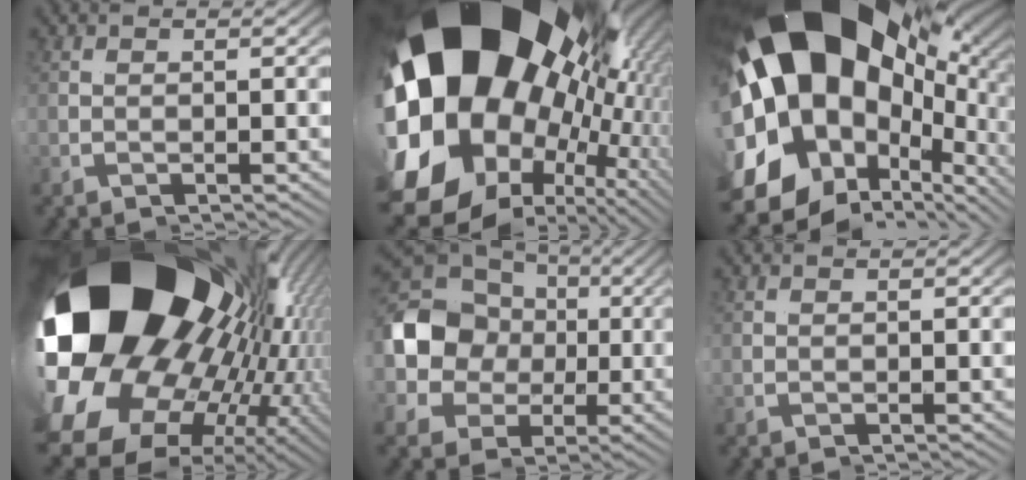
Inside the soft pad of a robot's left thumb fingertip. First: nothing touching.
{"total": 32.2, "force": [2.2, 19.7, 25.3], "torque": [-0.414, -0.010, 0.032]}
{"total": 22.8, "force": [2.3, 13.1, 18.5], "torque": [-0.321, 0.007, 0.029]}
{"total": 34.7, "force": [0.5, 20.1, 28.3], "torque": [-0.457, -0.029, 0.013]}
{"total": 11.7, "force": [0.9, 8.4, 8.1], "torque": [-0.163, -0.013, 0.017]}
{"total": 0.0}